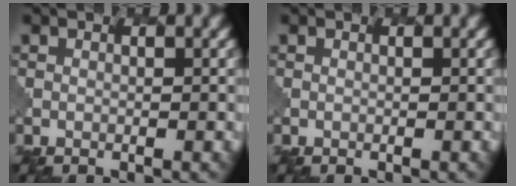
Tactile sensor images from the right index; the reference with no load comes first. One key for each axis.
{"total": 0.0}